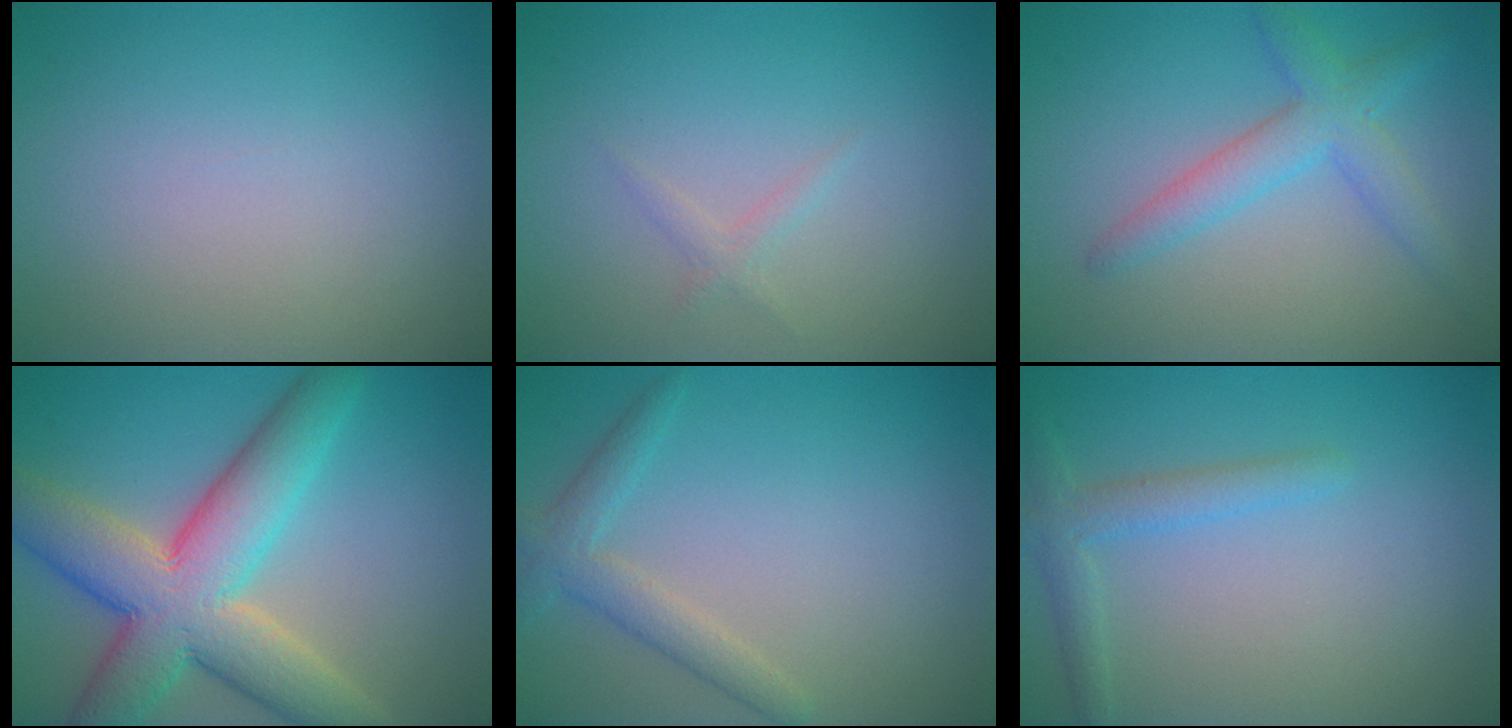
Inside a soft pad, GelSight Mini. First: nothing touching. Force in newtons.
{"total": 0.9, "press": 0.9, "slide": 0.0}
{"total": 3.5, "press": 3.5, "slide": 0.2}
{"total": 10.5, "press": 10.5, "slide": 0.5}
{"total": 2.6, "press": 2.6, "slide": 0.1}
{"total": 2.3, "press": 2.3, "slide": 0.1}